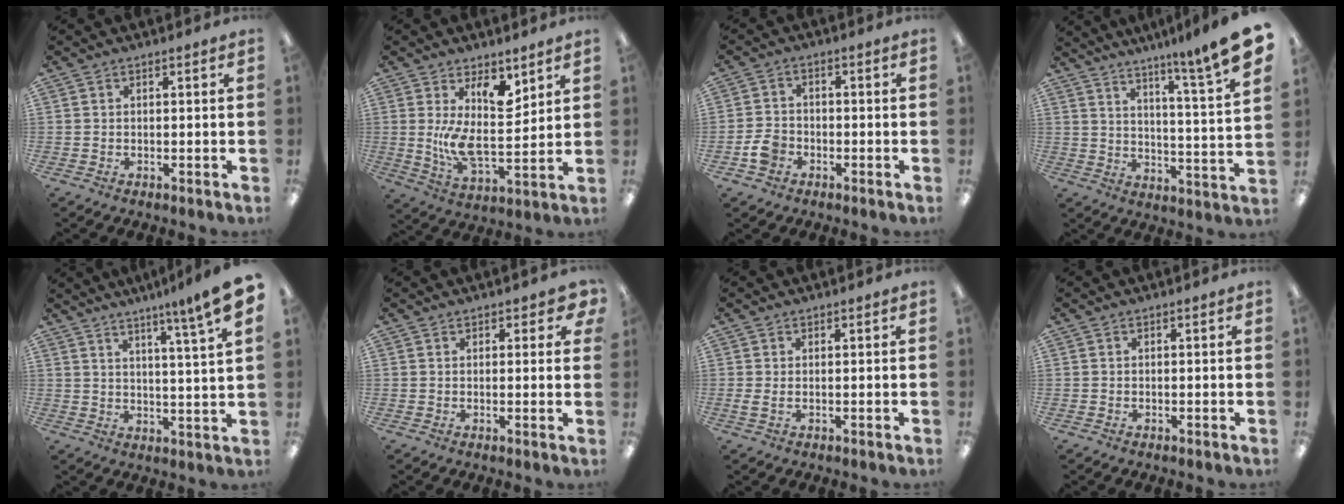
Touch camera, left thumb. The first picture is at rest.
{"total": 12.0, "force": [4.9, 5.6, 9.5], "torque": [-0.169, -0.037, 0.086]}
{"total": 4.8, "force": [-2.3, 3.6, 2.3], "torque": [-0.047, 0.010, -0.043]}
{"total": 10.9, "force": [8.7, -0.6, 6.6], "torque": [-0.105, -0.086, 0.133]}
{"total": 9.4, "force": [6.6, -0.3, 6.7], "torque": [-0.102, -0.047, 0.102]}
{"total": 3.2, "force": [2.0, 1.8, 1.7], "torque": [-0.012, -0.005, 0.033]}
{"total": 1.4, "force": [0.3, 0.2, 1.4], "torque": [-0.027, -0.001, 0.006]}
{"total": 0.0}